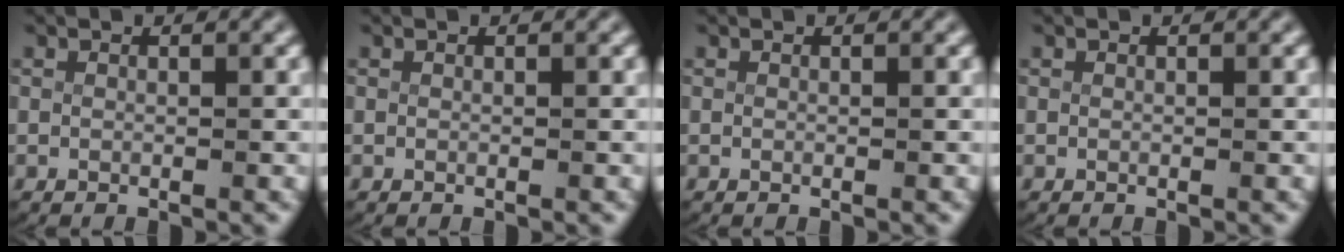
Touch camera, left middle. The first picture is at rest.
{"total": 0.0}
{"total": 0.0}
{"total": 0.0}